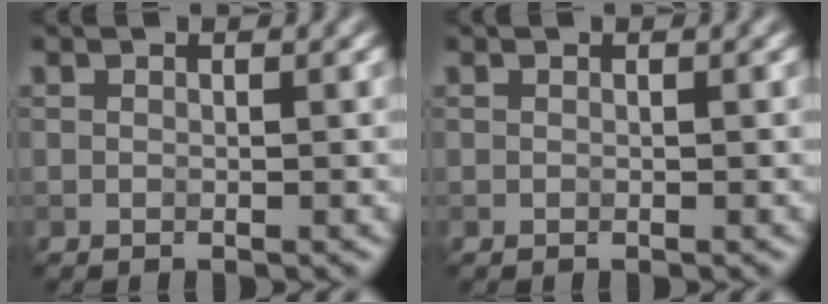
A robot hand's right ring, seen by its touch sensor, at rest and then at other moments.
{"total": 0.0}